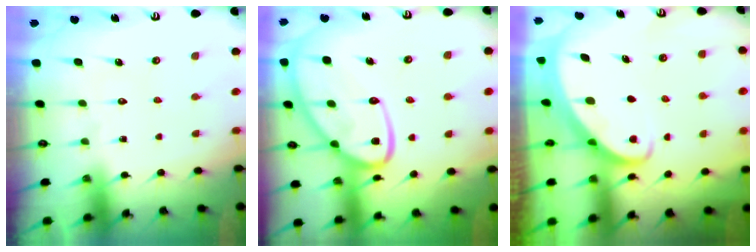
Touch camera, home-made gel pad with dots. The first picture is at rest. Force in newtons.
{"total": 19.2, "press": 19.1, "slide": 1.7}
{"total": 2.5, "press": 2.5, "slide": 0.3}